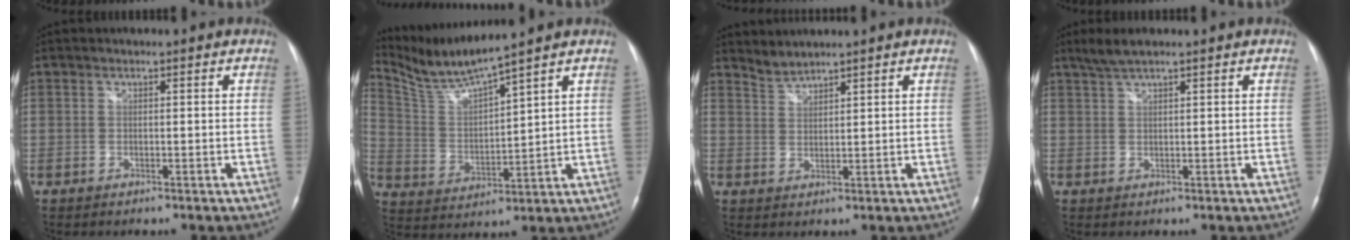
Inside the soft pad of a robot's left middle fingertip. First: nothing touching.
{"total": 8.6, "force": [8.0, -1.9, 2.6], "torque": [-0.073, -0.006, 0.170]}
{"total": 2.4, "force": [2.4, -0.2, -0.3], "torque": [-0.001, 0.001, 0.054]}
{"total": 3.0, "force": [2.4, 0.3, 1.7], "torque": [-0.042, 0.008, 0.051]}